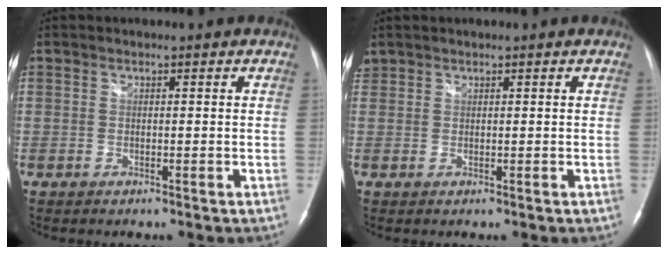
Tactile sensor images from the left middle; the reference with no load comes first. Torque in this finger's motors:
{"motor_torque": [0.05, -0.04, 0.02, 0.00]}